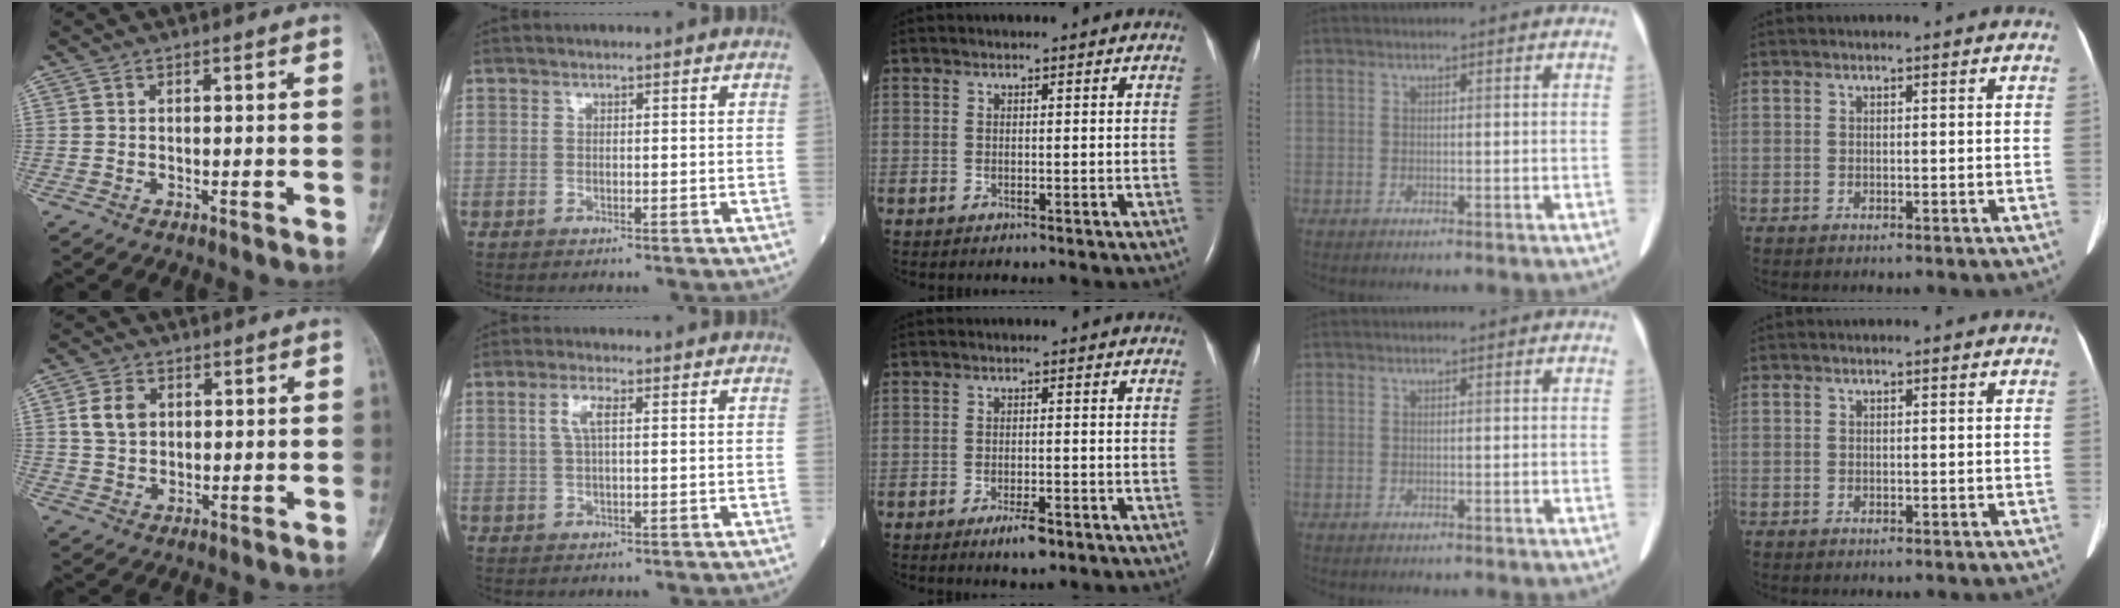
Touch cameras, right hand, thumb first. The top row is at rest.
{"thumb": {"total": 5.4, "force": [1.4, 4.1, 3.1], "torque": [-0.040, 0.002, 0.025]}, "index": {"total": 3.0, "force": [0.9, 0.7, 2.8], "torque": [-0.061, 0.007, 0.018]}, "middle": {"total": 3.1, "force": [-2.1, 0.7, 2.3], "torque": [-0.044, -0.003, -0.031]}}